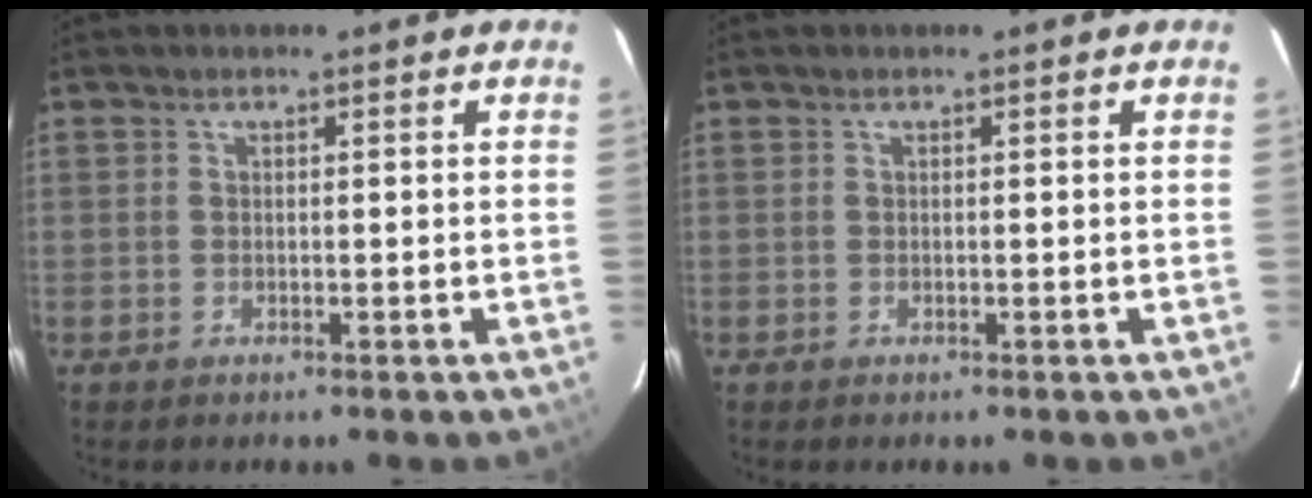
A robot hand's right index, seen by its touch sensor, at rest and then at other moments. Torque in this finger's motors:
{"motor_torque": [0.00, 0.00, 0.03, 0.01]}